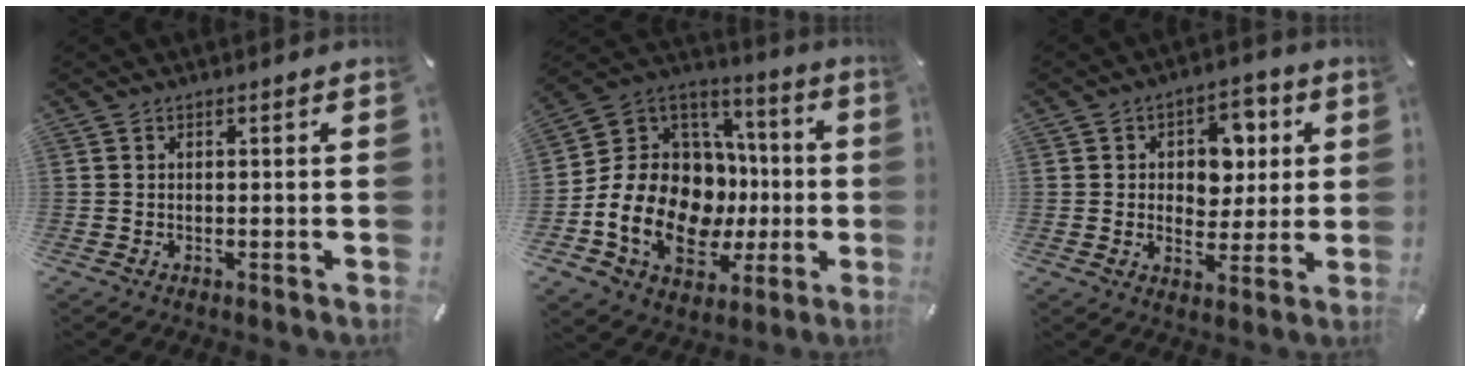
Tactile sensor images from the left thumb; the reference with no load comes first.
{"total": 20.0, "force": [-4.5, 15.2, 12.1], "torque": [-0.256, -0.010, -0.060]}
{"total": 9.4, "force": [2.1, 7.5, 5.3], "torque": [-0.062, -0.002, 0.033]}